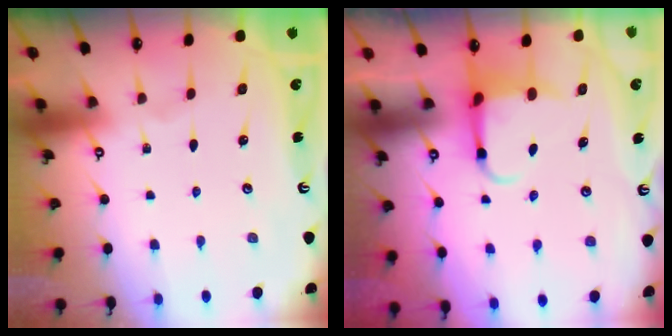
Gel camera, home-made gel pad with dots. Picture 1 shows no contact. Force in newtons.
{"total": 3.9, "press": 3.8, "slide": 0.7}